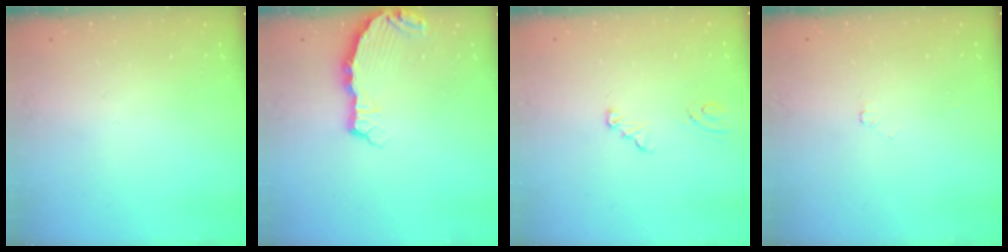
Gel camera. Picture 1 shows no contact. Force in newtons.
{"total": 6.3, "press": 5.6, "slide": 2.8}
{"total": 2.1, "press": 2.1, "slide": 0.2}
{"total": 1.8, "press": 1.7, "slide": 0.4}